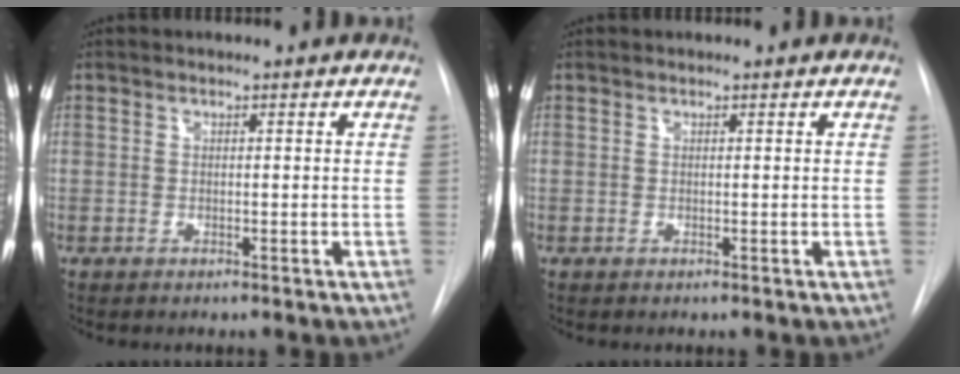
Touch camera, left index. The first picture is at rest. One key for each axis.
{"total": 0.0}